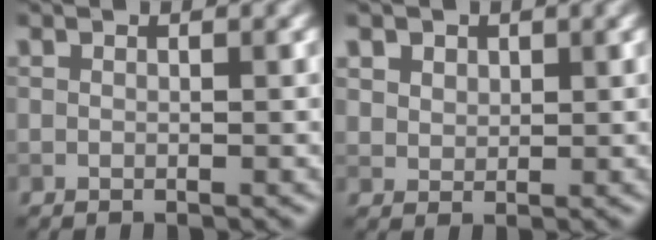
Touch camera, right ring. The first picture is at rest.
{"total": 3.1, "force": [1.8, 2.2, 1.3], "torque": [-0.043, 0.004, 0.041]}